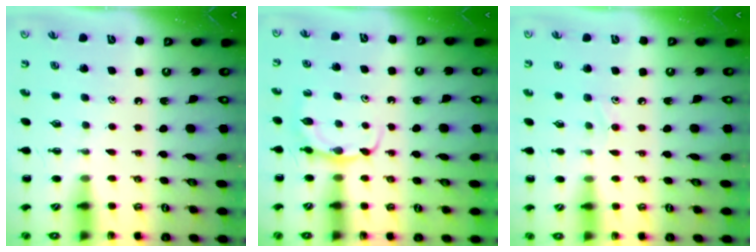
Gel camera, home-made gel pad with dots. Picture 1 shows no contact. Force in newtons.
{"total": 5.4, "press": 5.4, "slide": 0.4}
{"total": 5.6, "press": 5.2, "slide": 2.0}